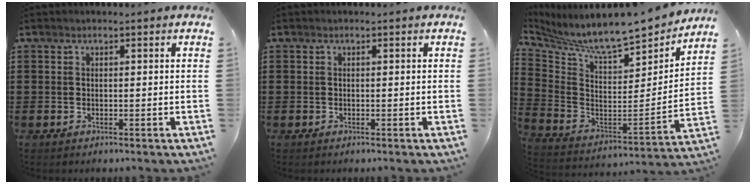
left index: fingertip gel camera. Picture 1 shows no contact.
{"total": 0.0}
{"total": 8.3, "force": [7.4, 1.0, 3.5], "torque": [-0.096, -0.069, 0.119]}